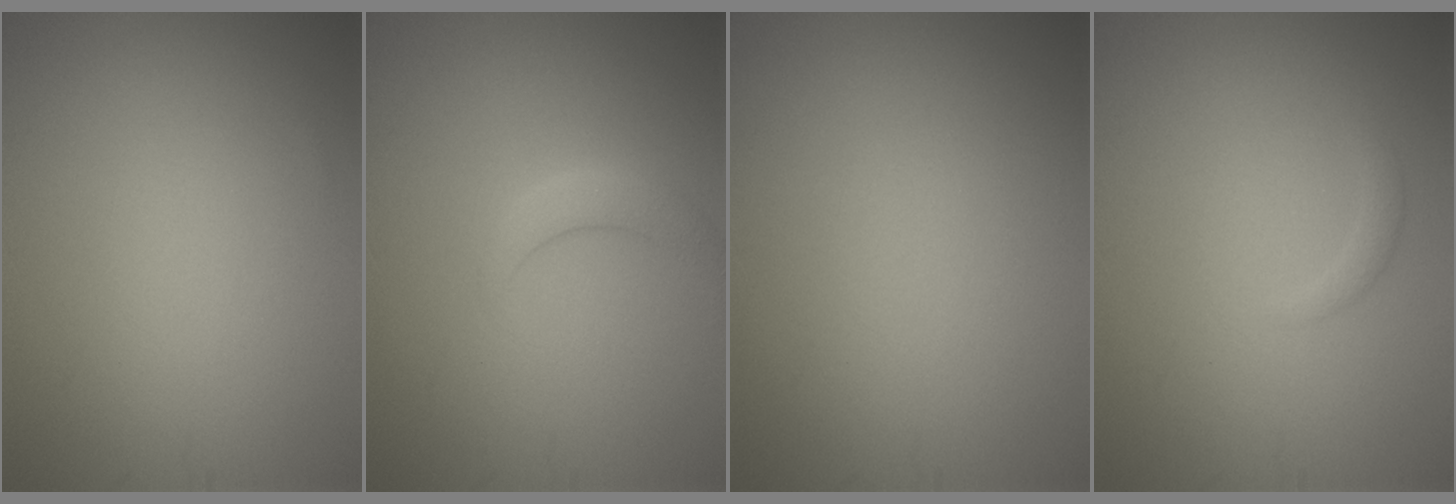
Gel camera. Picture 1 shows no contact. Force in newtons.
{"total": 2.3, "press": 2.2, "slide": 0.1}
{"total": 0.0}
{"total": 0.8, "press": 0.8, "slide": 0.1}